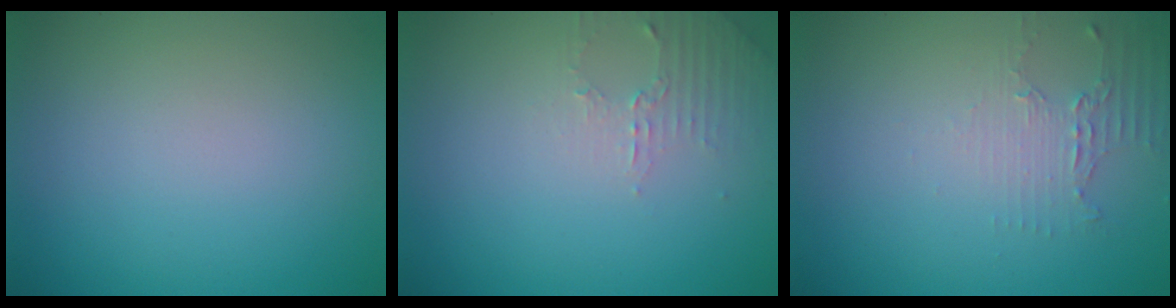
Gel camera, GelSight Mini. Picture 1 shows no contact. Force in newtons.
{"total": 1.8, "press": 1.7, "slide": 0.5}
{"total": 2.2, "press": 1.5, "slide": 1.5}